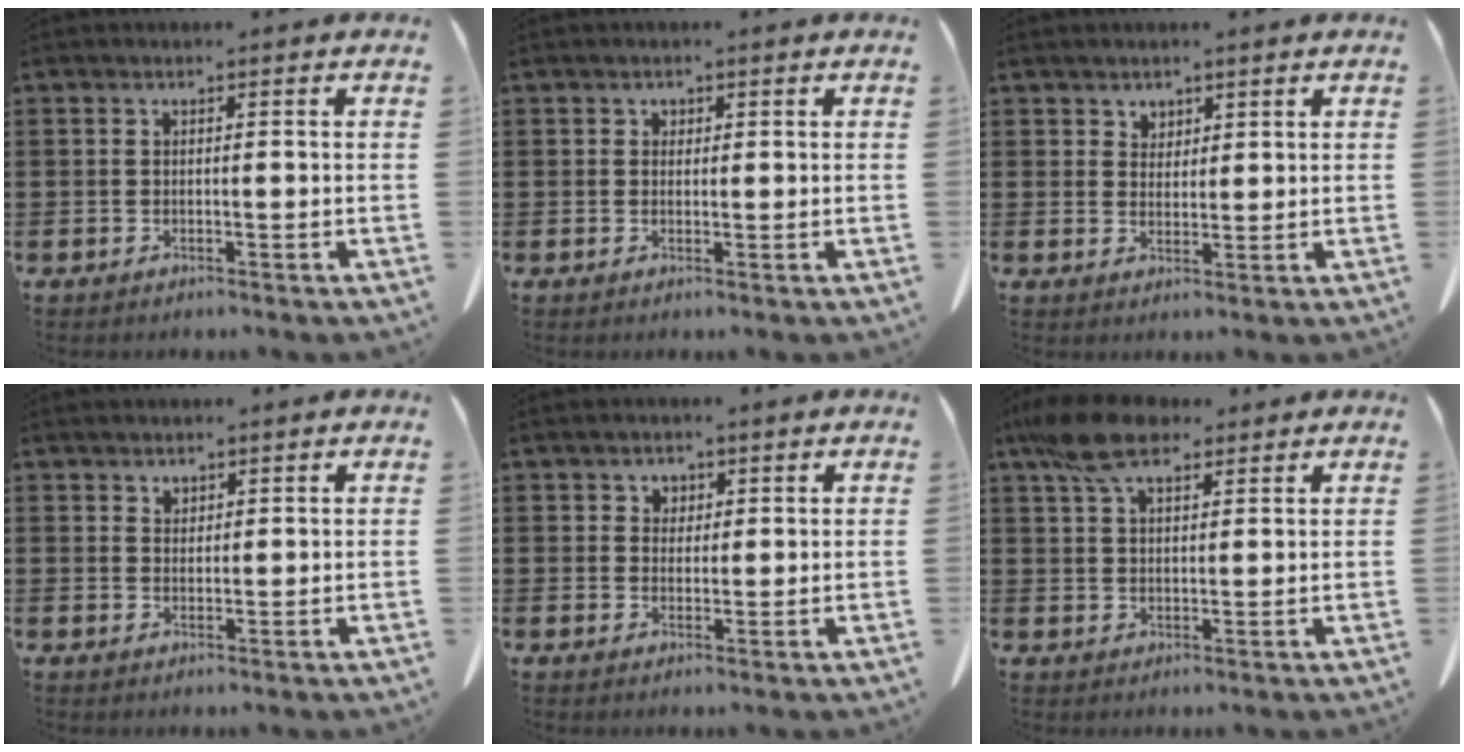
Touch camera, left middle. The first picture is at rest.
{"total": 0.7, "force": [0.5, 0.5, 0.1], "torque": [-0.006, -0.001, 0.011]}
{"total": 2.5, "force": [2.1, 1.4, 0.2], "torque": [-0.003, 0.000, 0.039]}
{"total": 1.7, "force": [1.6, 0.6, 0.1], "torque": [0.003, -0.005, 0.031]}
{"total": 2.1, "force": [1.5, 1.5, 0.2], "torque": [-0.003, 0.002, 0.028]}
{"total": 8.5, "force": [6.0, 3.6, 4.8], "torque": [-0.114, -0.001, 0.113]}